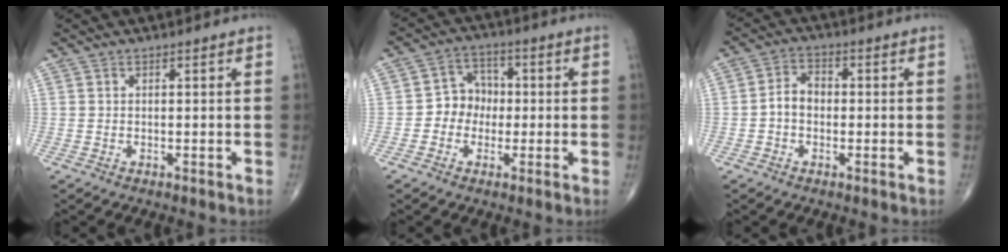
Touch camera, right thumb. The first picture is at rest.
{"total": 6.4, "force": [-0.7, 5.6, 3.0], "torque": [-0.014, 0.023, -0.027]}
{"total": 4.5, "force": [-0.7, 3.3, 3.0], "torque": [-0.040, 0.020, -0.021]}